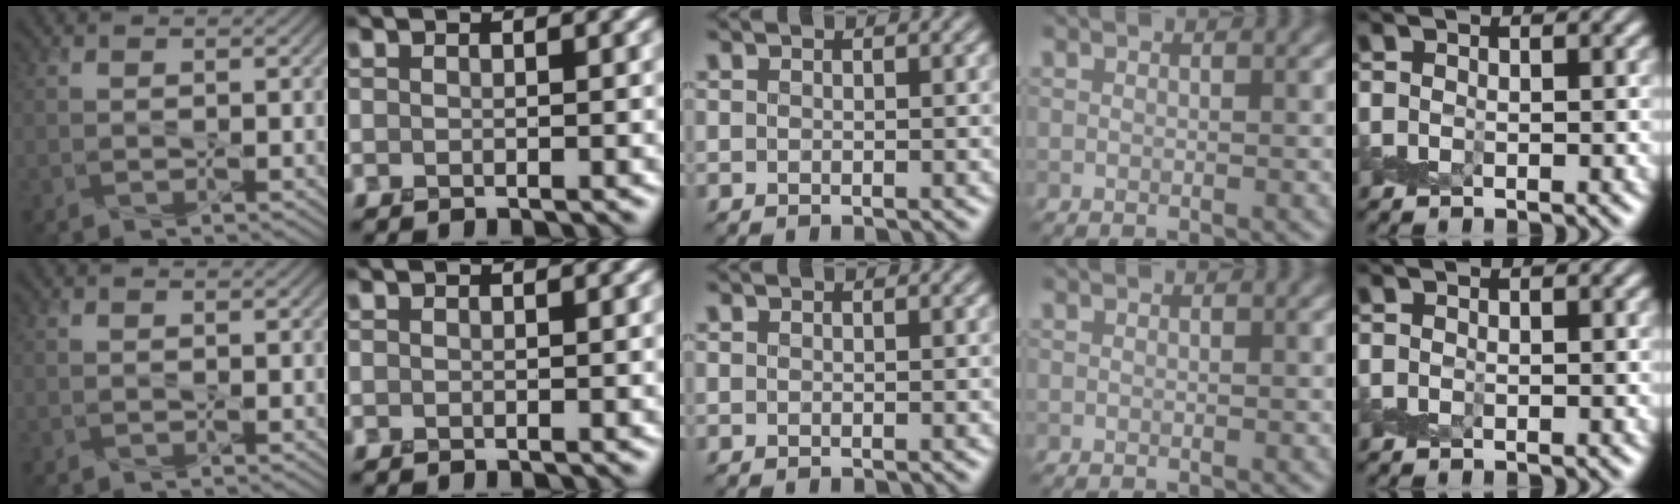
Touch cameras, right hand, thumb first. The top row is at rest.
{}